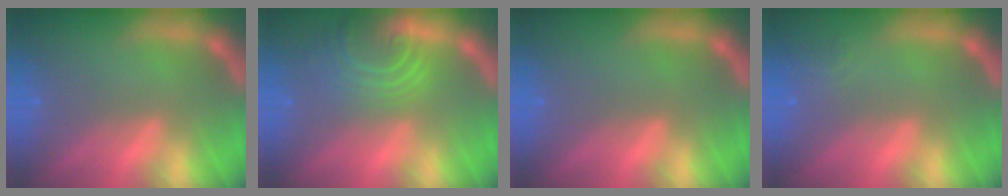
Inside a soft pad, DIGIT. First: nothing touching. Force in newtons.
{"total": 7.0}
{"total": 0.0}
{"total": 1.4}